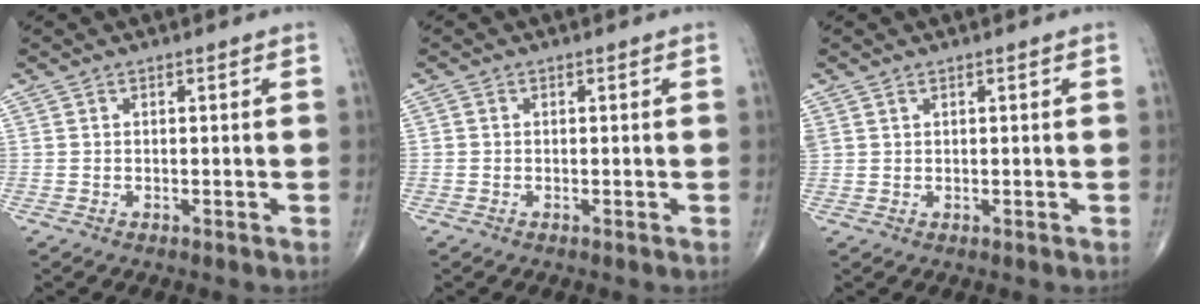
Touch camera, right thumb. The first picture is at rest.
{"total": 0.5, "force": [0.1, 0.5, -0.1], "torque": [0.003, 0.002, -0.002]}
{"total": 1.2, "force": [0.9, 0.8, 0.3], "torque": [-0.003, 0.004, 0.019]}